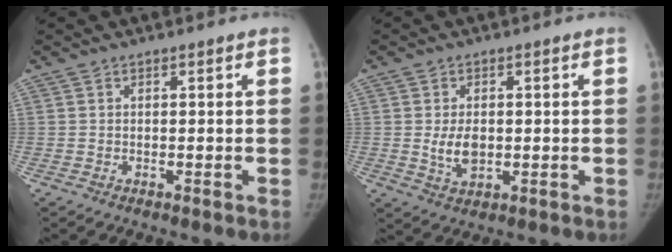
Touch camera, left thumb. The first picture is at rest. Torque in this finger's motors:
{"motor_torque": [-0.04, -0.02, 0.17, 0.59, 0.05]}